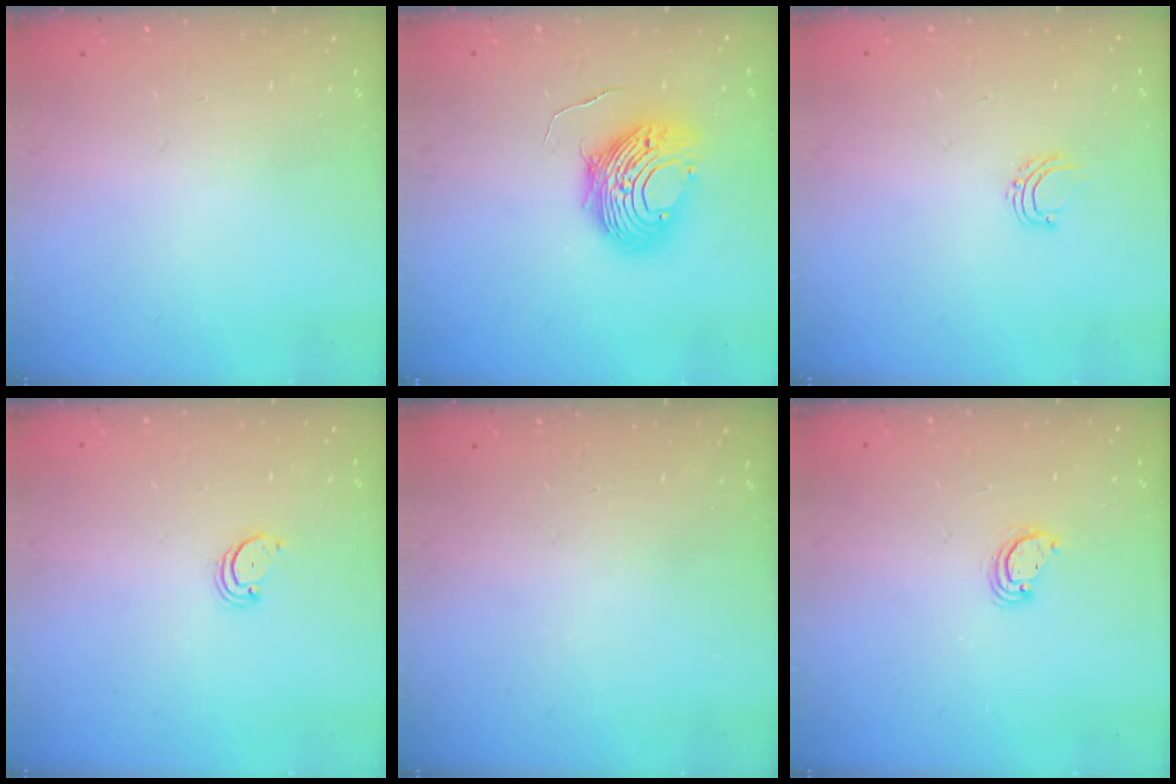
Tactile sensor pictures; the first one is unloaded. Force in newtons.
{"total": 12.5, "press": 12.4, "slide": 1.4}
{"total": 4.8, "press": 4.8, "slide": 0.3}
{"total": 2.2, "press": 2.2, "slide": 0.2}
{"total": 0.0}
{"total": 3.4, "press": 3.3, "slide": 0.4}